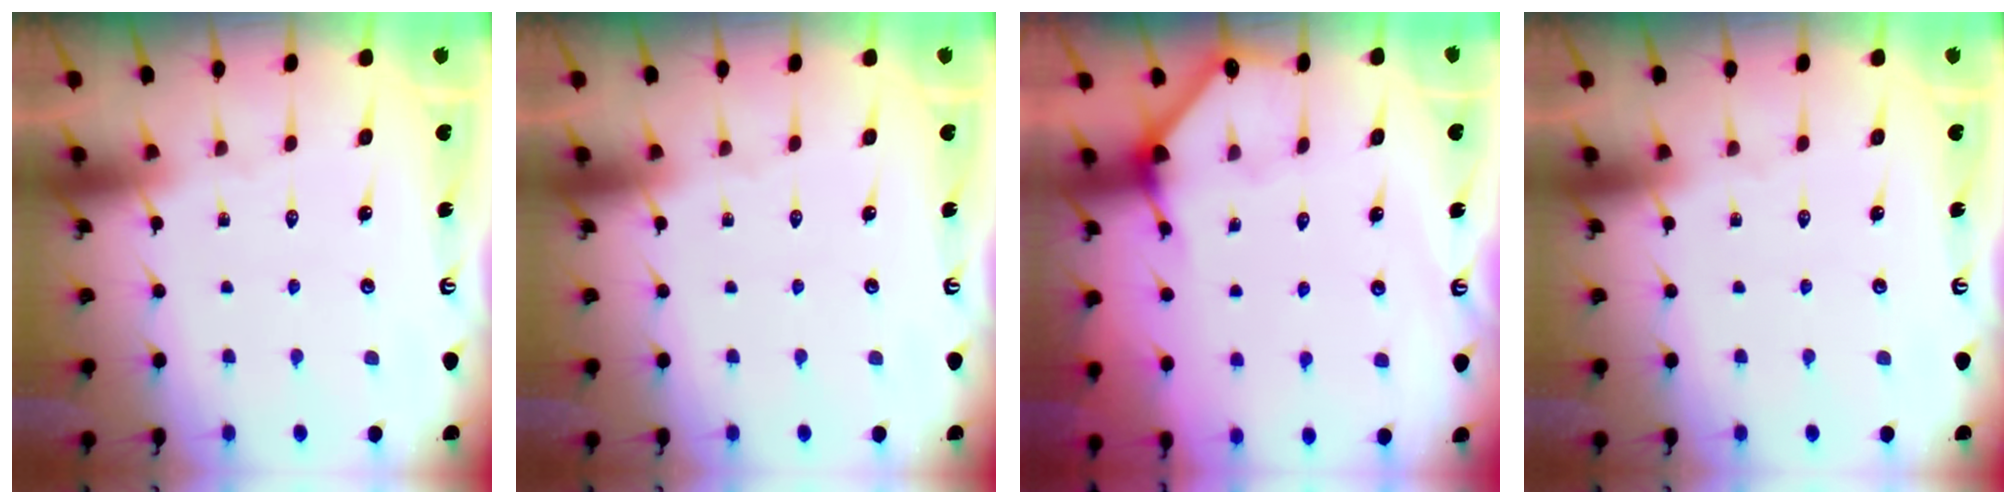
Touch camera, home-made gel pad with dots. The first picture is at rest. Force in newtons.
{"total": 0.0}
{"total": 2.7, "press": 2.7, "slide": 0.1}
{"total": 0.0}